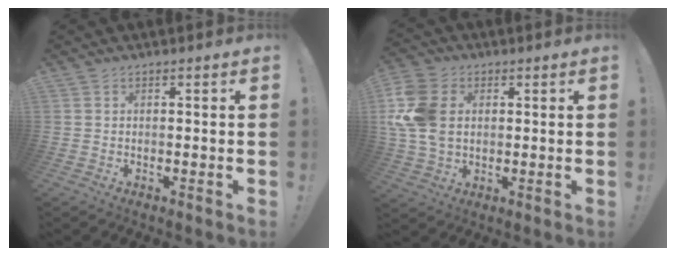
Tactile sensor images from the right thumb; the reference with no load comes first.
{"total": 15.1, "force": [2.1, 11.1, 10.0], "torque": [-0.215, -0.007, 0.040]}